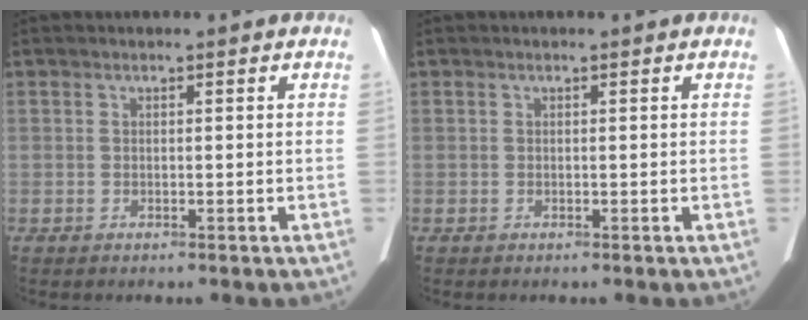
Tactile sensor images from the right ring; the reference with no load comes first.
{"total": 0.0}